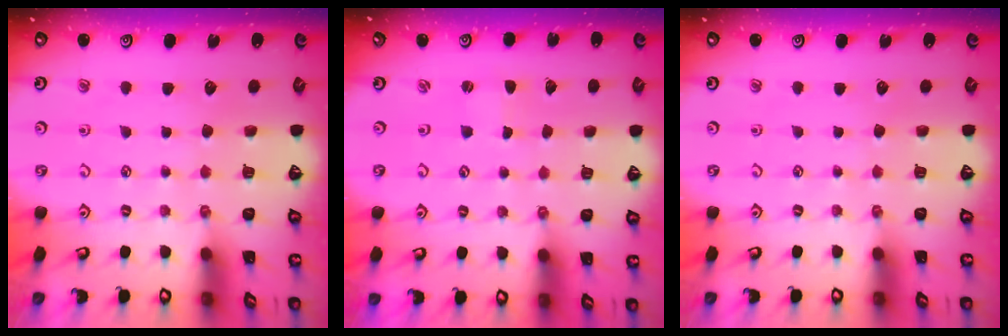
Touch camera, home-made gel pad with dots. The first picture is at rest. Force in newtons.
{"total": 0.0}
{"total": 0.0}